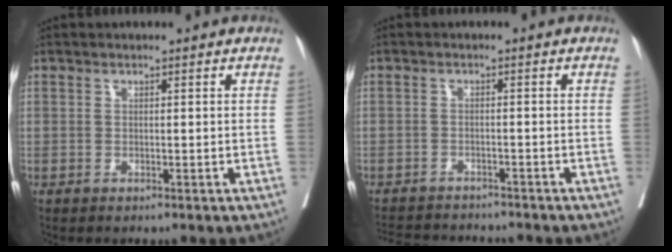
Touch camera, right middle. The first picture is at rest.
{"total": 8.6, "force": [-8.2, 1.4, 2.0], "torque": [-0.041, -0.001, -0.117]}